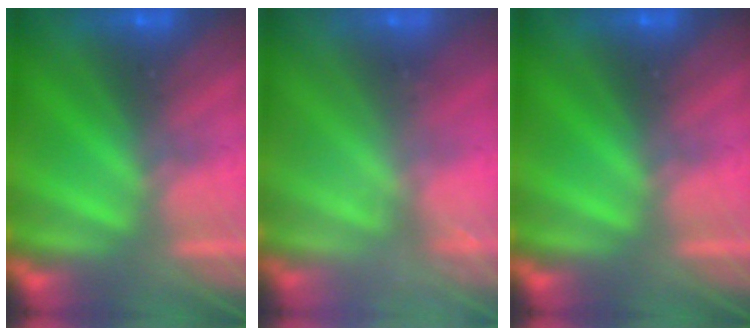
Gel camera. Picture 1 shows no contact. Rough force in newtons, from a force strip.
{"total": 2.7}
{"total": 0.0}